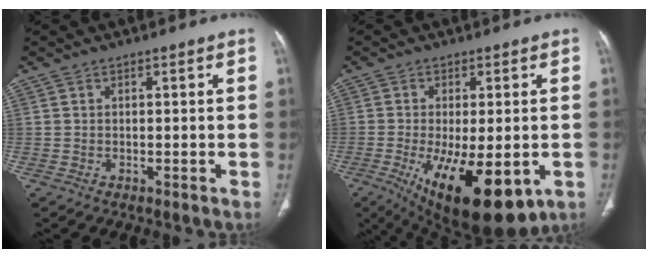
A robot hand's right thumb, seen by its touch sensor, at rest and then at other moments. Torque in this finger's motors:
{"motor_torque": [1.69, 2.97, 0.17, -0.23, 0.41]}